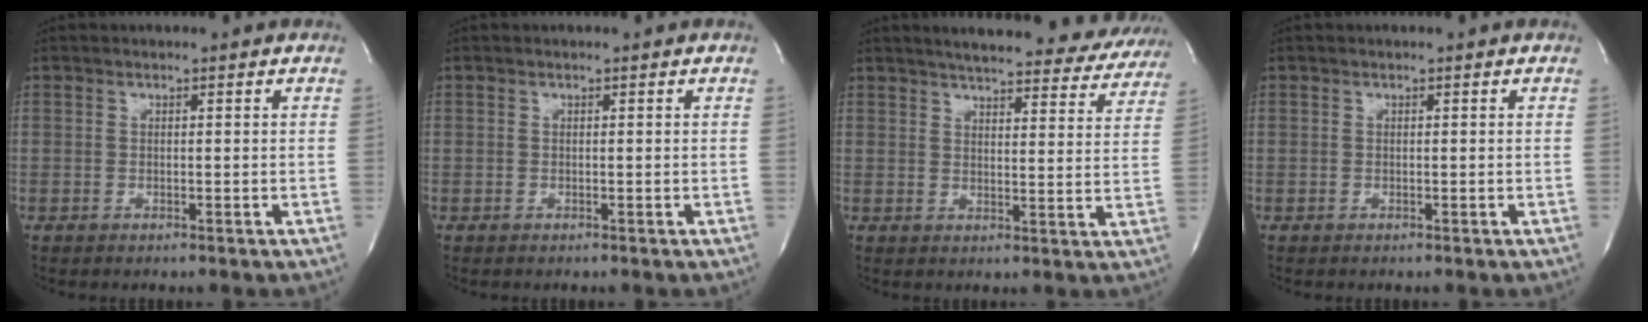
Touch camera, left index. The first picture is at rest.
{"total": 0.0}
{"total": 22.7, "force": [20.8, 4.5, 7.7], "torque": [-0.106, -0.031, 0.242]}
{"total": 0.0}